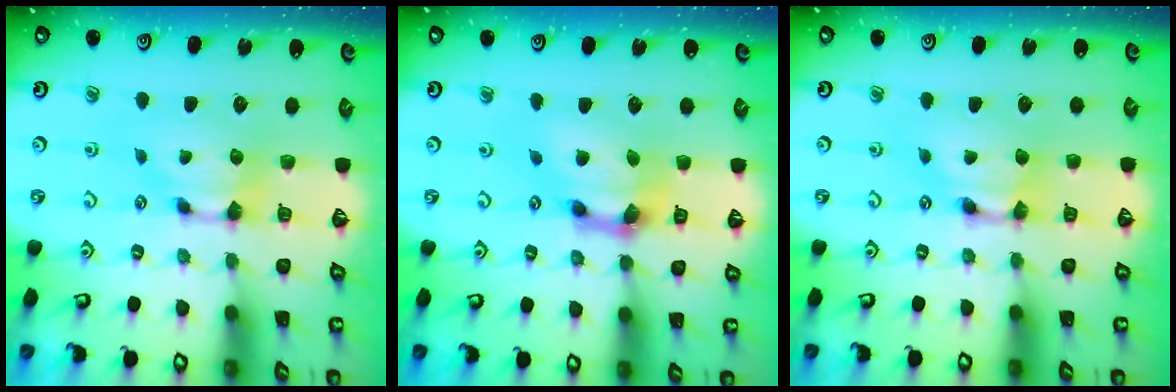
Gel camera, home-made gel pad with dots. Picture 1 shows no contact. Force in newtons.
{"total": 5.2, "press": 4.8, "slide": 2.0}
{"total": 1.9, "press": 1.9, "slide": 0.1}